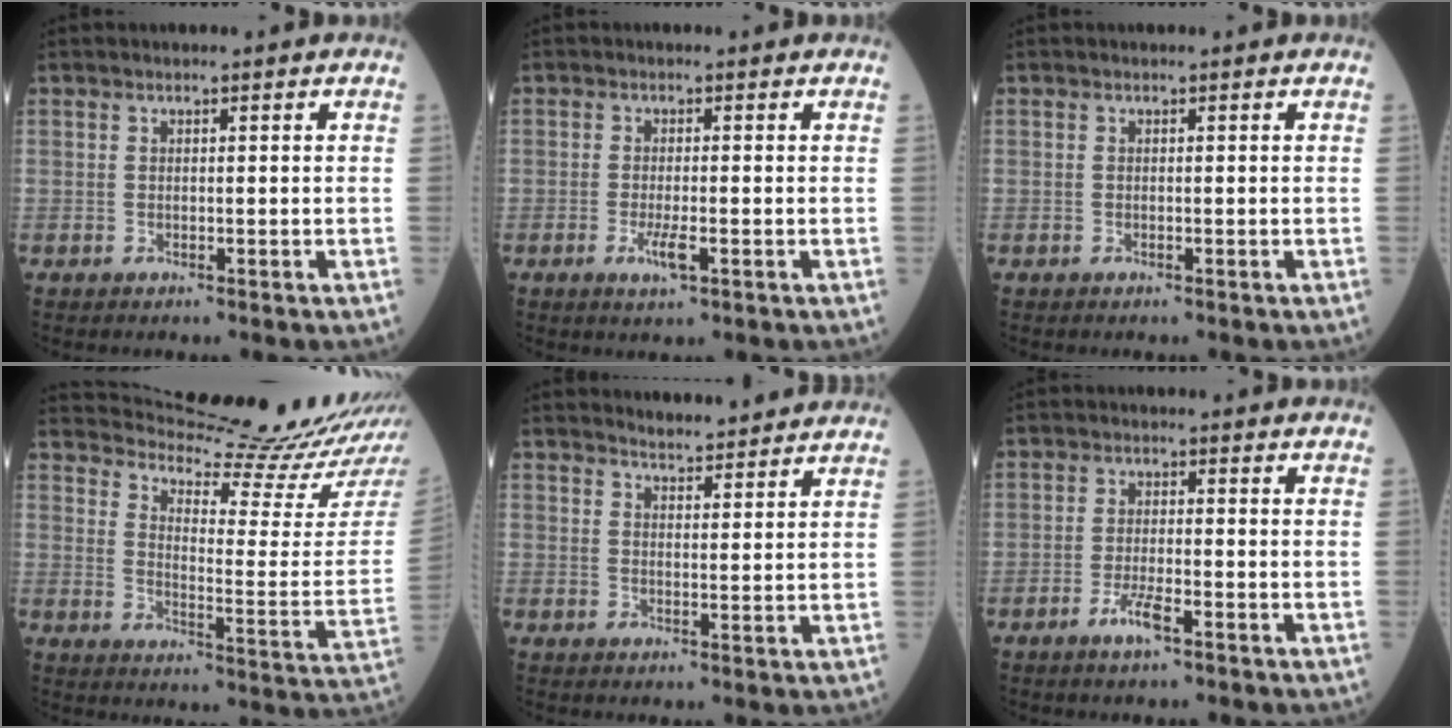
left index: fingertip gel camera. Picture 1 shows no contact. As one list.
[{"total": 2.7, "force": [-1.0, 0.5, 2.4], "torque": [-0.051, -0.005, -0.015]}, {"total": 0.0}, {"total": 18.7, "force": [18.1, -2.4, 4.1], "torque": [-0.079, -0.122, 0.241]}, {"total": 6.1, "force": [5.9, 0.9, 1.1], "torque": [-0.024, 0.010, 0.075]}, {"total": 3.5, "force": [-2.1, 0.5, 2.7], "torque": [-0.059, -0.003, -0.040]}]